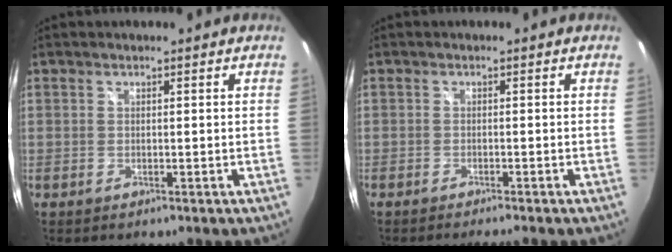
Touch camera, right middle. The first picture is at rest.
{"total": 3.2, "force": [-2.9, -0.2, 1.3], "torque": [-0.027, -0.014, -0.048]}